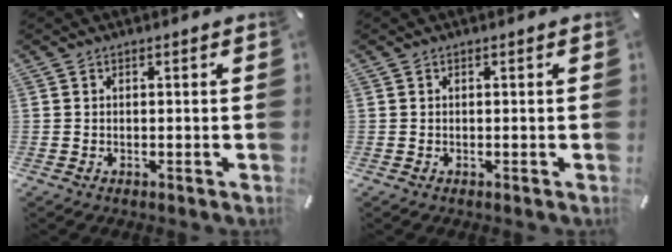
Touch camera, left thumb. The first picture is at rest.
{"total": 0.0}